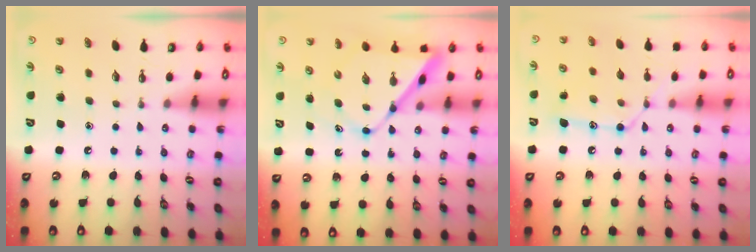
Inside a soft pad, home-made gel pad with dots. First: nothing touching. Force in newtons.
{"total": 10.1, "press": 10.1, "slide": 1.0}
{"total": 13.8, "press": 13.7, "slide": 1.0}